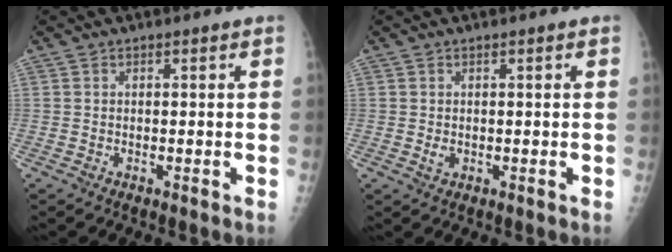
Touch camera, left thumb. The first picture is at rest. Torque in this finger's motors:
{"motor_torque": [-0.28, 0.08, 0.12, 0.08, 0.00]}